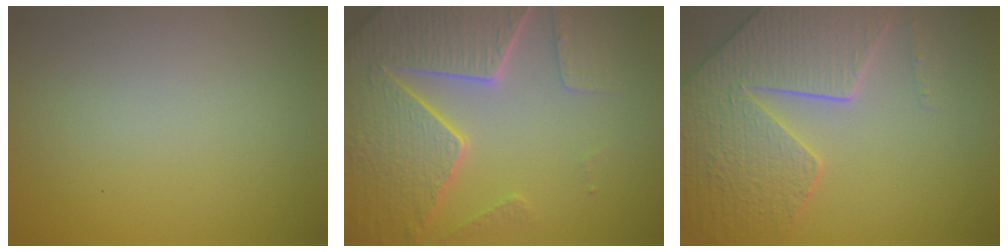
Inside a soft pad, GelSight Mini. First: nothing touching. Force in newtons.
{"total": 8.4, "press": 6.2, "slide": 5.7}
{"total": 8.3, "press": 6.1, "slide": 5.7}